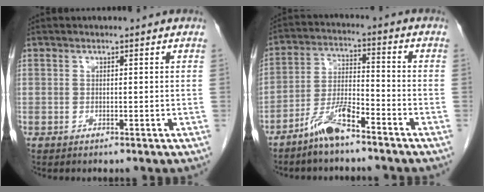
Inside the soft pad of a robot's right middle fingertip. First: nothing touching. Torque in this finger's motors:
{"motor_torque": [0.91, -1.23, 0.28, 0.10]}